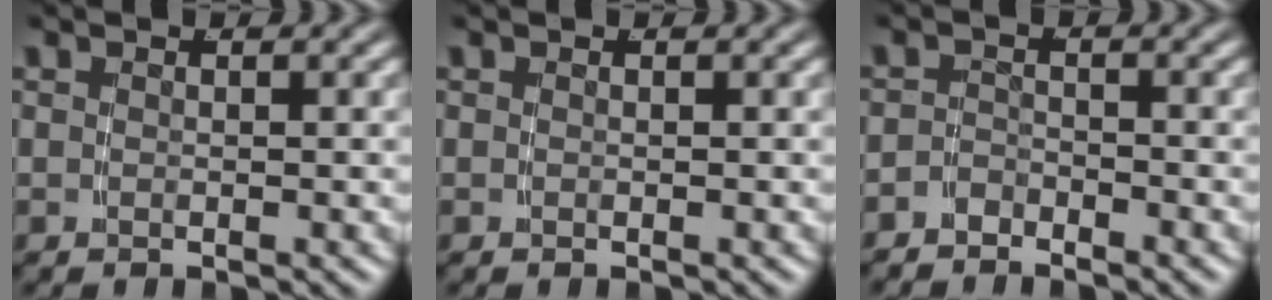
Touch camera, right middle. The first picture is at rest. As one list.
[{"total": 0.0}, {"total": 2.3, "force": [-2.2, 0.6, 0.0], "torque": [-0.002, -0.012, -0.035]}]